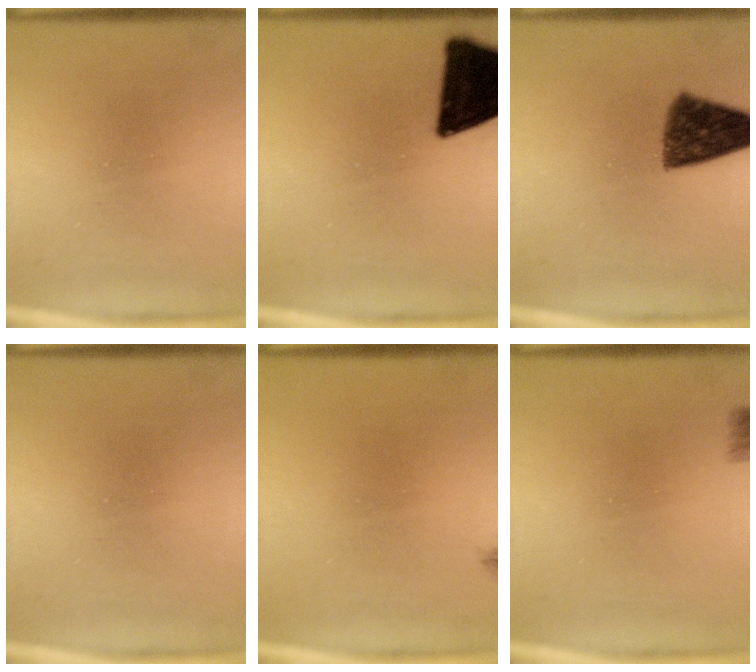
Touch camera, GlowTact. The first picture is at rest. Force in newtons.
{"total": 18.5}
{"total": 9.7}
{"total": 0.0}
{"total": 0.7}
{"total": 2.1}